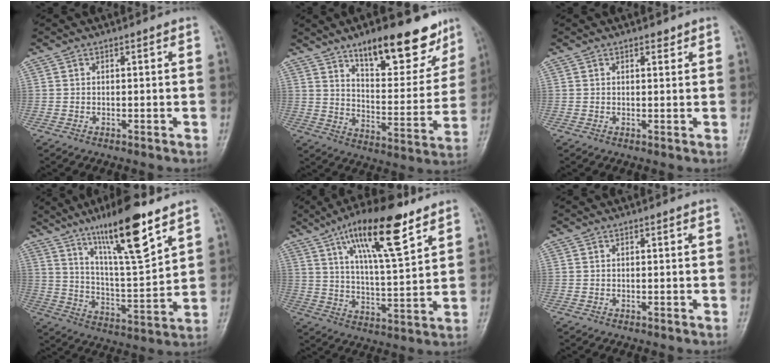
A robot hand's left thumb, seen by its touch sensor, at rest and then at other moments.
{"total": 18.8, "force": [12.6, 7.0, 12.0], "torque": [-0.117, -0.074, 0.194]}
{"total": 1.2, "force": [0.9, 0.6, 0.6], "torque": [-0.004, -0.006, 0.012]}
{"total": 16.9, "force": [10.8, 2.7, 12.8], "torque": [-0.206, -0.058, 0.193]}
{"total": 16.7, "force": [9.6, 4.5, 12.9], "torque": [-0.197, -0.039, 0.165]}
{"total": 0.0}